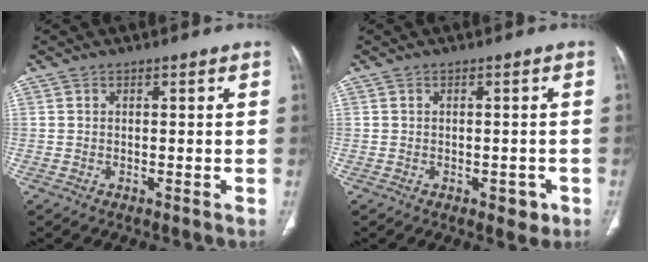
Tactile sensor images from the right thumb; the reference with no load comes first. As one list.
[{"total": 2.7, "force": [-1.1, 1.7, 1.8], "torque": [-0.007, 0.003, -0.010]}]